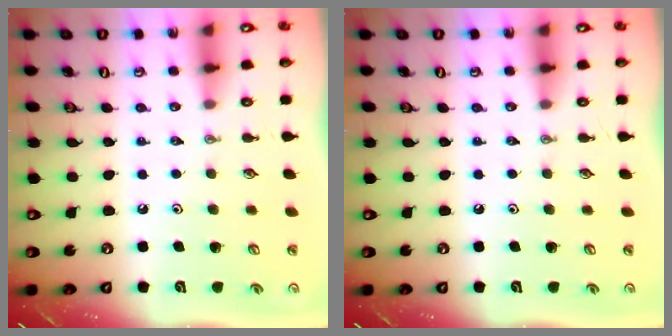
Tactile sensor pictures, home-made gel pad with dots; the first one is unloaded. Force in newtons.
{"total": 0.0}